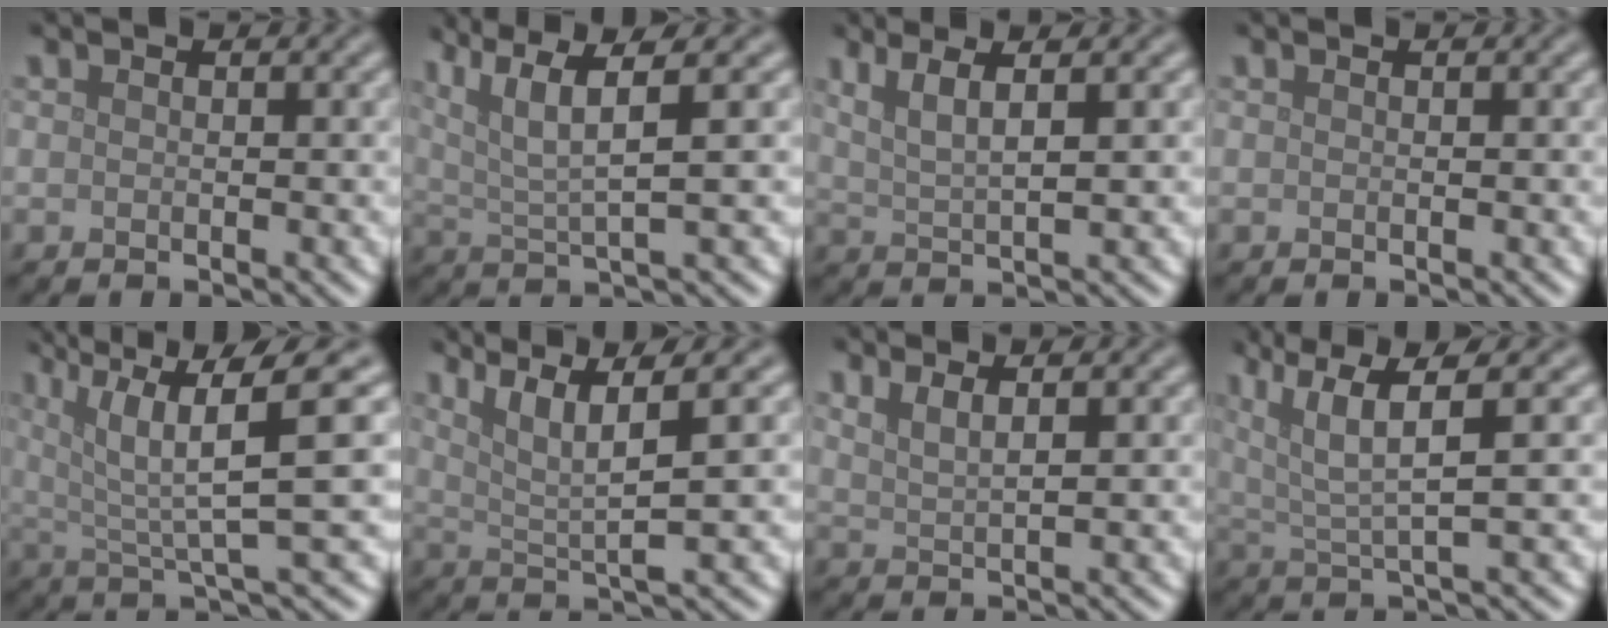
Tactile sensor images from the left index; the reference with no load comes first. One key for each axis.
{"total": 6.1, "fx": 3.1, "fy": 1.2, "fz": 5.2, "tx": -0.099, "ty": 0.012, "tz": 0.062}
{"total": 3.4, "fx": 1.6, "fy": 0.8, "fz": 2.9, "tx": -0.049, "ty": 0.004, "tz": 0.028}
{"total": 0.0}
{"total": 8.5, "fx": 3.5, "fy": 1.8, "fz": 7.6, "tx": -0.118, "ty": 0.012, "tz": 0.062}
{"total": 5.6, "fx": 2.8, "fy": 0.9, "fz": 4.8, "tx": -0.084, "ty": 0.010, "tz": 0.055}
{"total": 2.1, "fx": 1.3, "fy": 0.6, "fz": 1.5, "tx": -0.022, "ty": 0.001, "tz": 0.022}
{"total": 6.5, "fx": 3.2, "fy": 1.3, "fz": 5.5, "tx": -0.107, "ty": 0.013, "tz": 0.064}